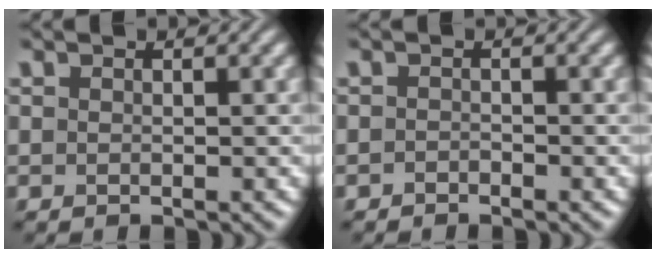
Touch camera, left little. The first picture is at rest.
{"total": 0.6, "force": [-0.6, 0.2, 0.2], "torque": [-0.002, 0.000, -0.011]}